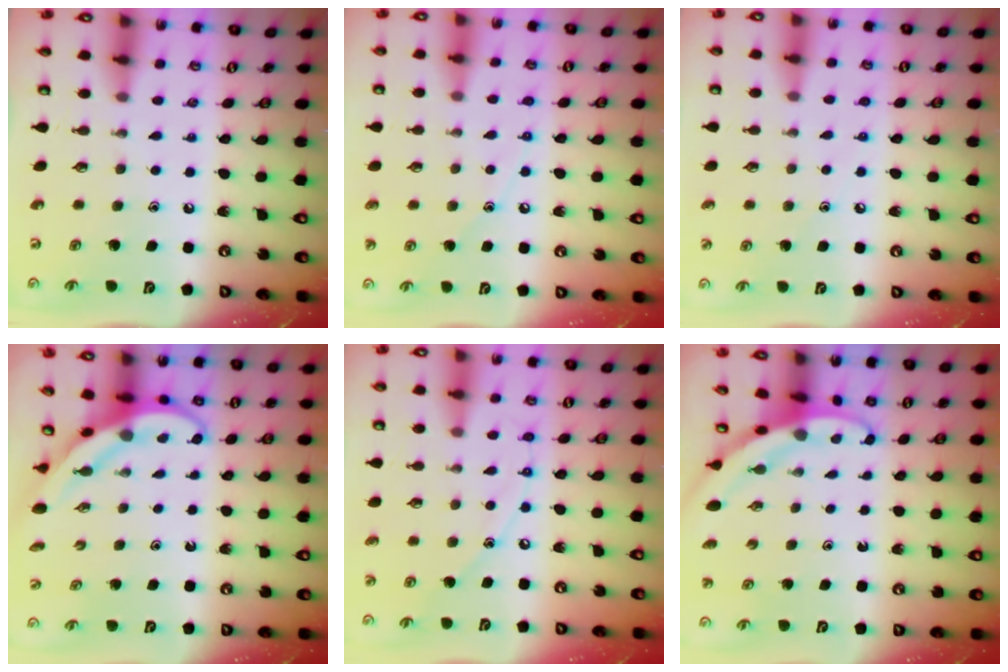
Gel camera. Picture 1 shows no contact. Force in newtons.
{"total": 6.8, "press": 6.7, "slide": 0.7}
{"total": 3.7, "press": 3.7, "slide": 0.5}
{"total": 4.0, "press": 4.0, "slide": 0.4}
{"total": 8.0, "press": 8.0, "slide": 0.8}
{"total": 2.9, "press": 2.9, "slide": 0.2}